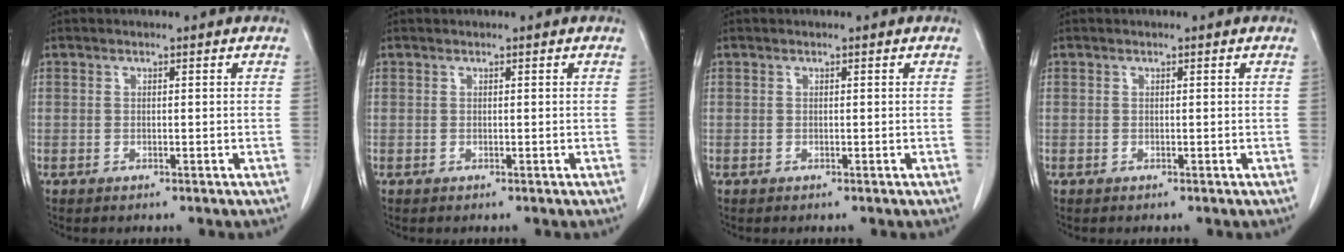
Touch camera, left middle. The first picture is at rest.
{"total": 0.0}
{"total": 0.0}
{"total": 0.0}